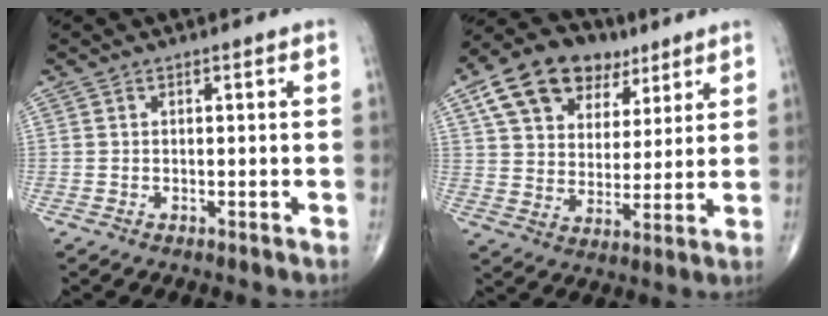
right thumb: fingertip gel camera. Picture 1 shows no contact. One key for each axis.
{"total": 16.8, "fx": 8.8, "fy": 11.0, "fz": 9.0, "tx": -0.122, "ty": -0.012, "tz": 0.151}